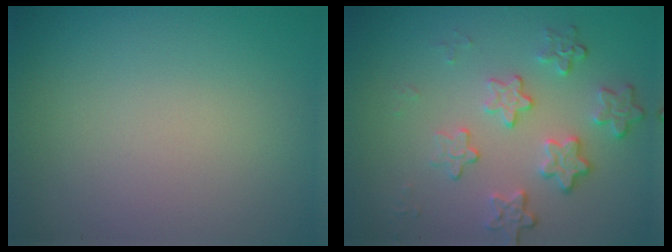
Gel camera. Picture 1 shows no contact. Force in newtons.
{"total": 4.2, "press": 3.1, "slide": 2.8}